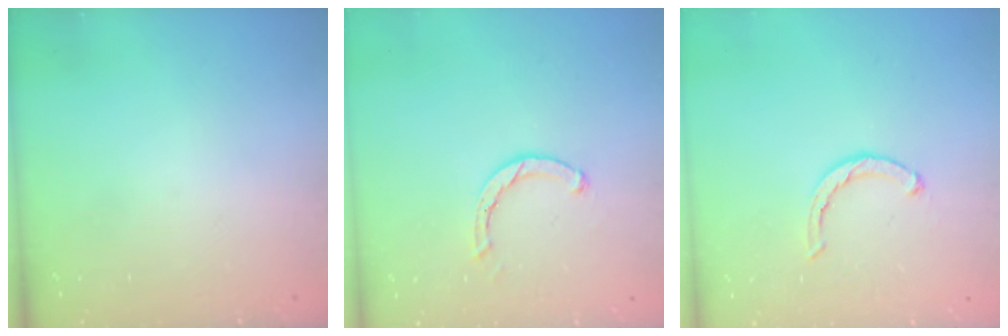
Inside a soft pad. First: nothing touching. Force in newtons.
{"total": 2.0, "press": 2.0, "slide": 0.2}
{"total": 2.7, "press": 2.7, "slide": 0.4}